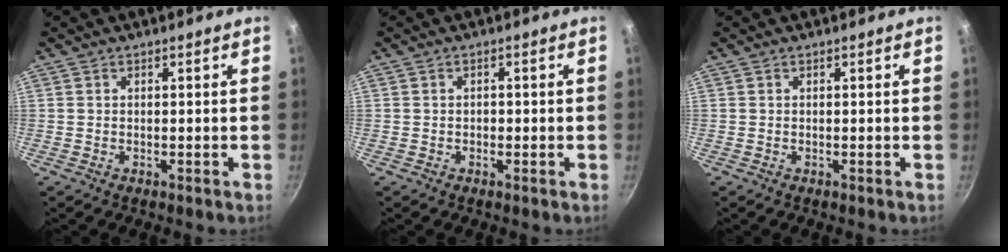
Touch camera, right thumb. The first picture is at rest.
{"total": 1.0, "force": [-0.2, 0.8, 0.5], "torque": [-0.008, 0.003, -0.004]}
{"total": 0.0}